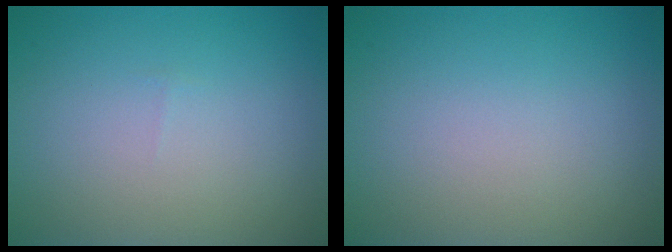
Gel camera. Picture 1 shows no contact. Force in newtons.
{"total": 0.0}